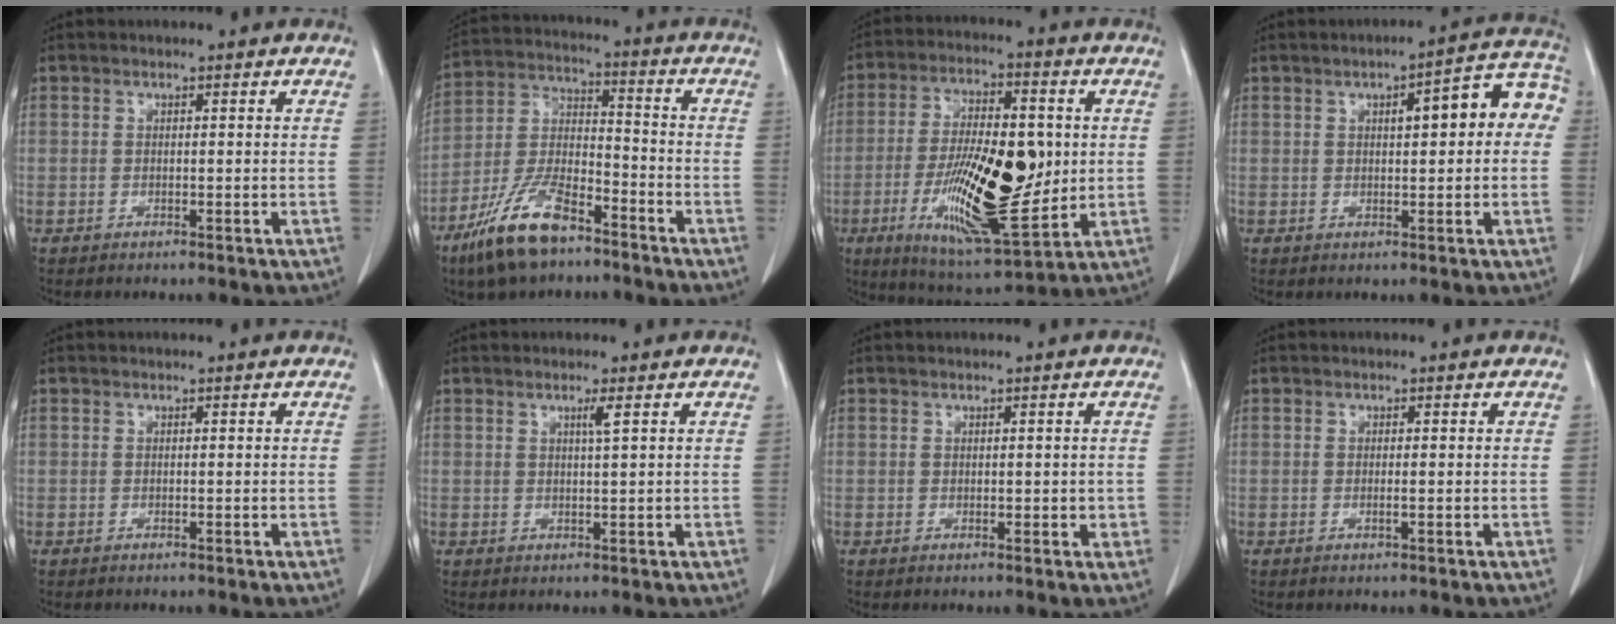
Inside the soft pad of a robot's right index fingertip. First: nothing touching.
{"total": 11.8, "force": [-8.4, 4.3, 7.0], "torque": [-0.151, 0.003, -0.162]}
{"total": 19.3, "force": [-1.8, 5.6, 18.4], "torque": [-0.337, -0.010, -0.023]}
{"total": 9.1, "force": [1.7, 2.5, 8.6], "torque": [-0.109, 0.038, 0.016]}
{"total": 0.0}
{"total": 1.4, "force": [0.6, -0.4, 1.2], "torque": [-0.025, -0.004, 0.012]}
{"total": 1.5, "force": [0.1, 0.8, 1.3], "torque": [-0.016, -0.003, 0.003]}
{"total": 0.7, "force": [-0.2, -0.1, 0.7], "torque": [-0.016, -0.003, -0.002]}